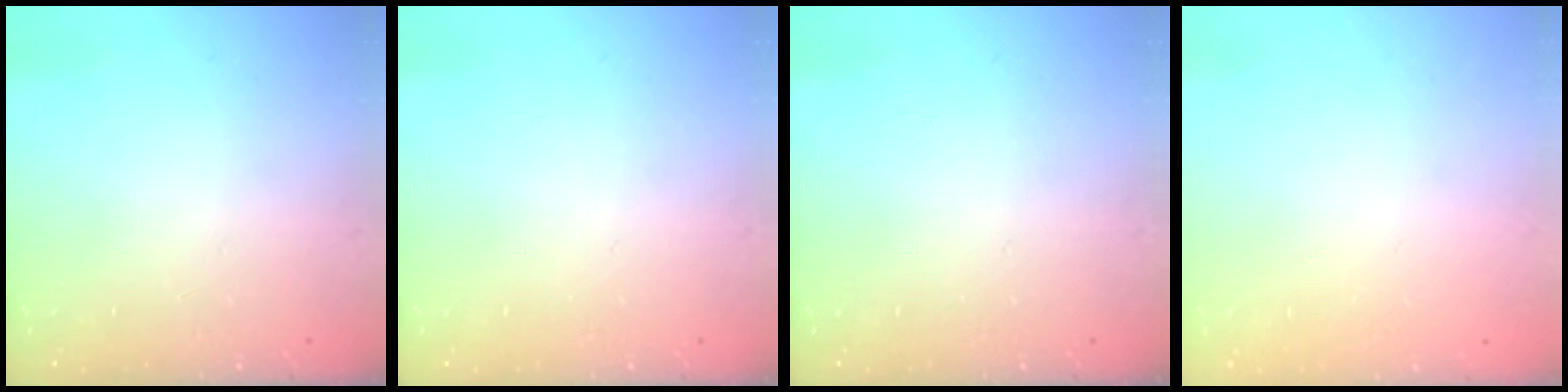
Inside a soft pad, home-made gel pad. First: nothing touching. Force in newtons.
{"total": 0.0}
{"total": 0.0}
{"total": 0.0}